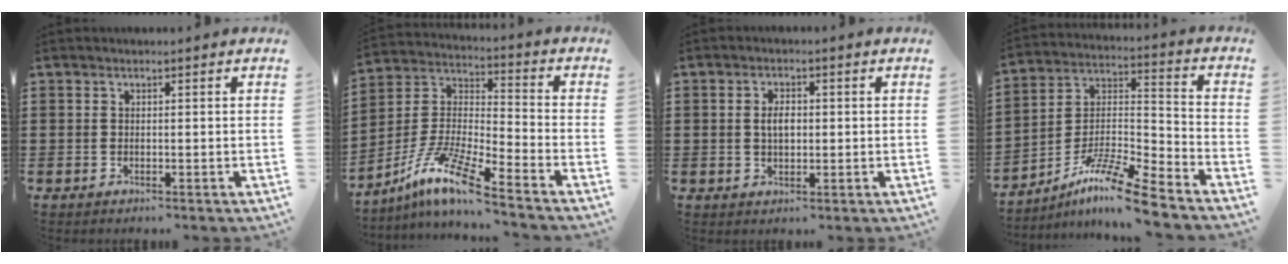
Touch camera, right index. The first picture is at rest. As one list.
[{"total": 10.5, "force": [-8.2, 0.6, 6.5], "torque": [-0.154, -0.009, -0.171]}, {"total": 3.0, "force": [0.2, 1.5, 2.5], "torque": [-0.042, 0.003, -0.001]}, {"total": 11.3, "force": [-9.3, 0.5, 6.4], "torque": [-0.117, 0.015, -0.183]}]